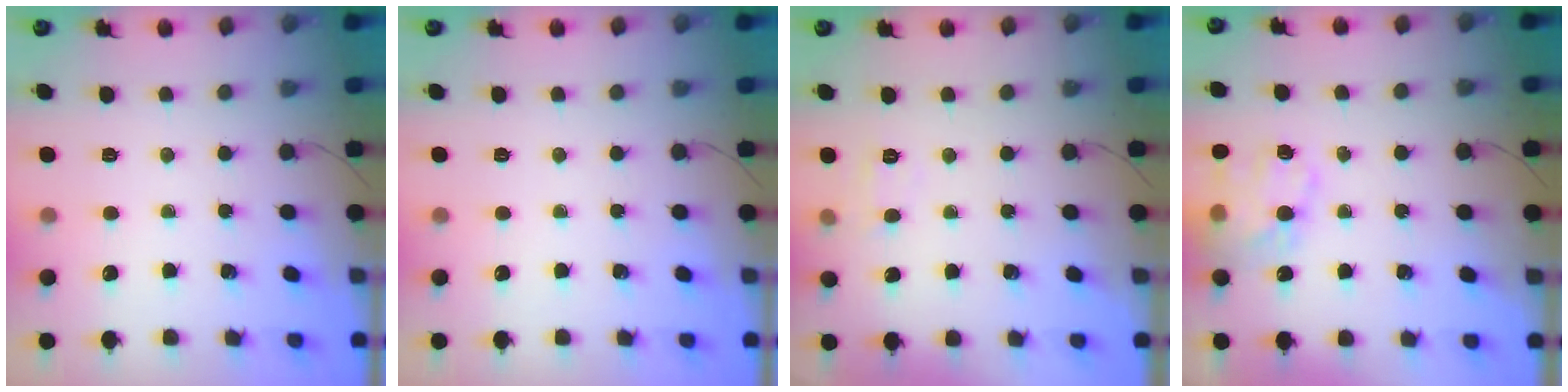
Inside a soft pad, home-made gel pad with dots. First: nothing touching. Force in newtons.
{"total": 0.0}
{"total": 6.4, "press": 6.3, "slide": 1.4}
{"total": 17.1, "press": 16.8, "slide": 2.9}